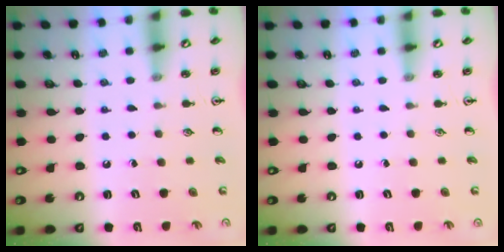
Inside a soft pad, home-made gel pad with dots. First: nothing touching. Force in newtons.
{"total": 0.0}